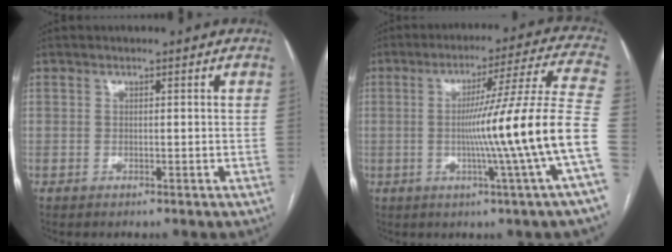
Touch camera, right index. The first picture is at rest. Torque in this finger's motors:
{"motor_torque": [1.89, -0.25, 1.06, 0.21]}